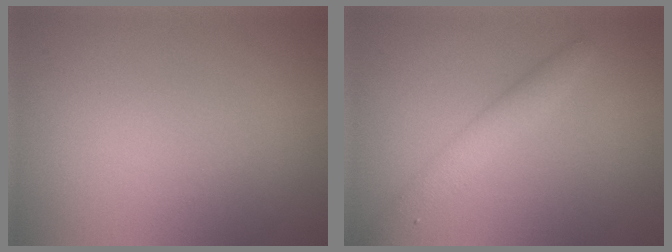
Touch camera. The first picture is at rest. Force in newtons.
{"total": 2.8, "press": 2.8, "slide": 0.1}